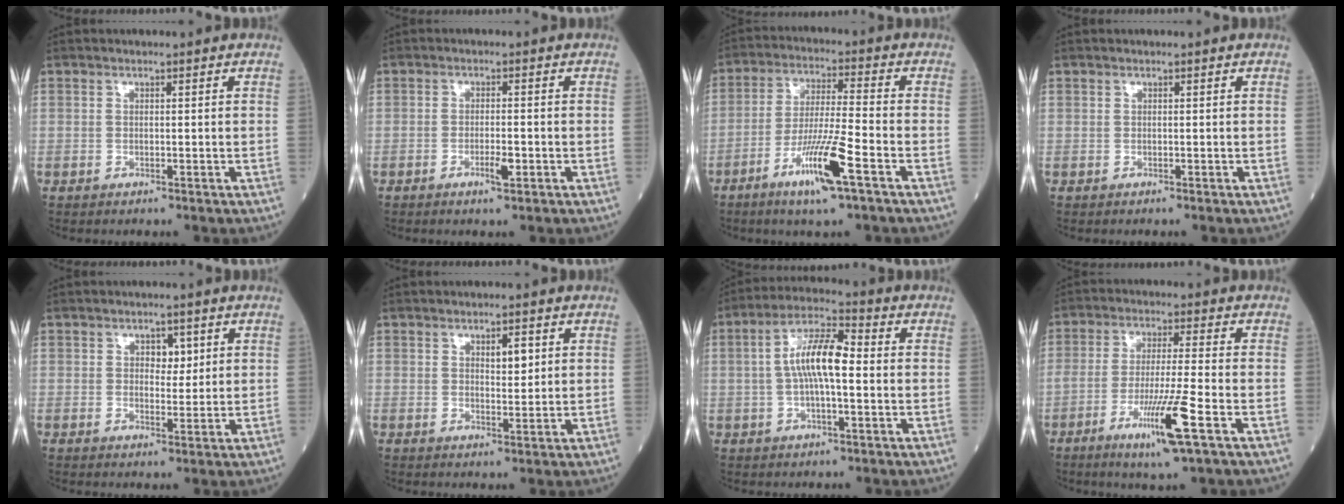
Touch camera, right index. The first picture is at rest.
{"total": 2.4, "force": [-1.0, 0.5, 2.1], "torque": [-0.036, 0.000, -0.016]}
{"total": 10.4, "force": [-5.3, 0.0, 8.9], "torque": [-0.172, -0.014, -0.098]}
{"total": 0.0}
{"total": 2.9, "force": [1.1, 1.8, 2.0], "torque": [-0.020, 0.002, 0.014]}
{"total": 3.0, "force": [1.1, 1.0, 2.5], "torque": [-0.039, -0.002, 0.018]}
{"total": 8.9, "force": [0.2, 2.2, 8.6], "torque": [-0.167, 0.023, -0.001]}
{"total": 9.5, "force": [-4.4, -0.7, 8.4], "torque": [-0.156, -0.021, -0.080]}